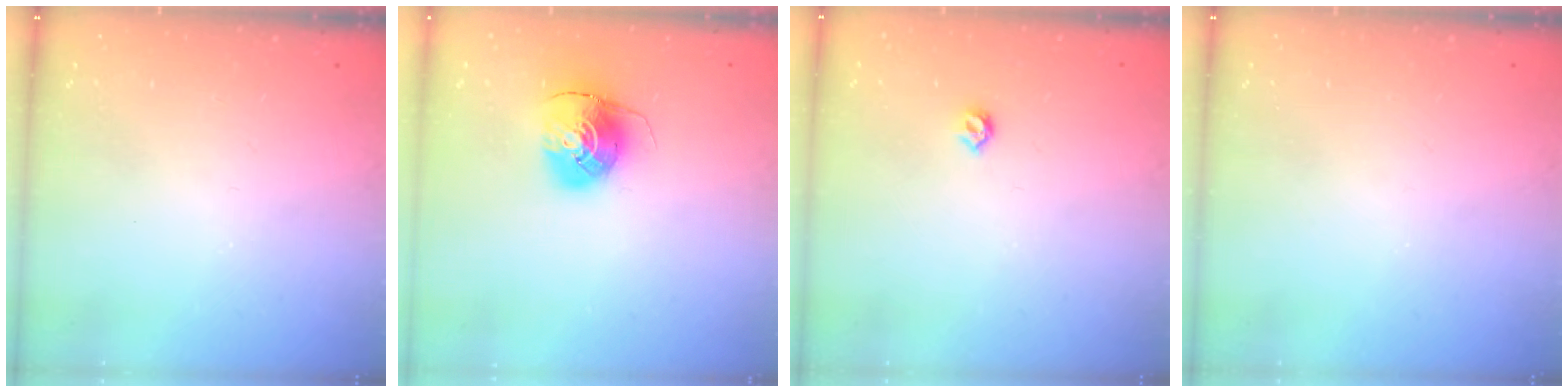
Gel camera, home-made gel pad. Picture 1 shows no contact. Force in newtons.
{"total": 10.3, "press": 10.3, "slide": 0.4}
{"total": 4.2, "press": 4.2, "slide": 0.7}
{"total": 0.0}